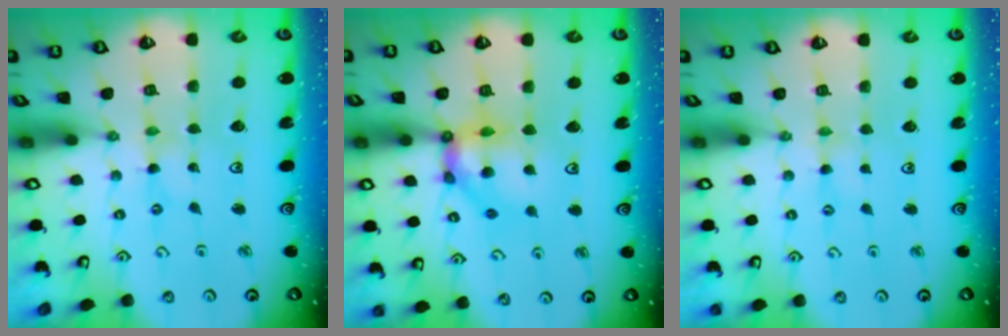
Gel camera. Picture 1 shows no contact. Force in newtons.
{"total": 12.6, "press": 12.5, "slide": 1.4}
{"total": 2.4, "press": 2.4, "slide": 0.4}